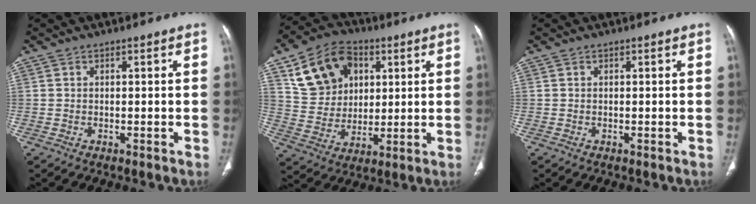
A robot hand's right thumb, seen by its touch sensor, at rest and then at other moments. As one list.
[{"total": 15.8, "force": [6.1, 11.9, 8.4], "torque": [-0.117, -0.003, 0.112]}, {"total": 0.0}]